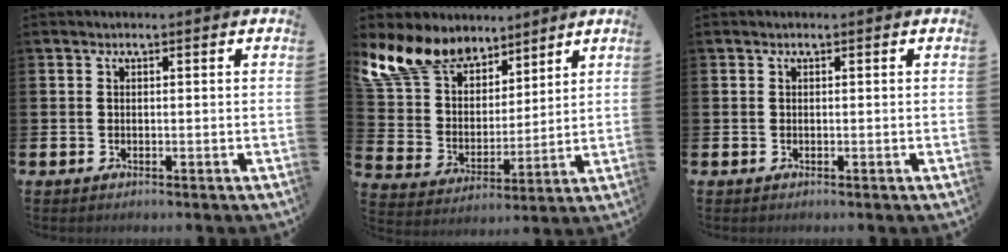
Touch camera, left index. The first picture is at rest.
{"total": 11.5, "force": [9.8, 5.6, 2.3], "torque": [-0.100, -0.050, 0.187]}
{"total": 0.0}